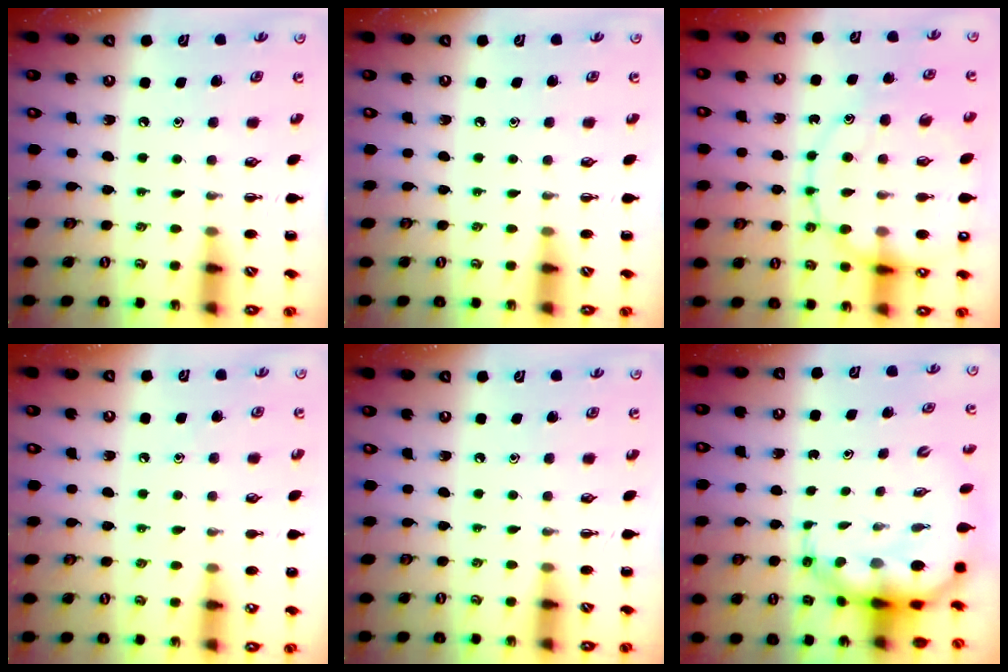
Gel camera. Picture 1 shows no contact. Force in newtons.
{"total": 0.0}
{"total": 17.6, "press": 17.5, "slide": 2.2}
{"total": 5.7, "press": 5.4, "slide": 1.8}
{"total": 0.0}
{"total": 8.8, "press": 8.5, "slide": 2.2}